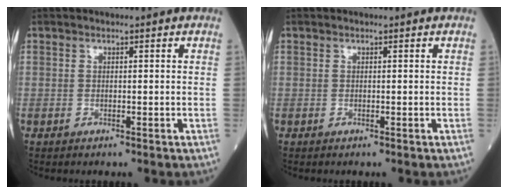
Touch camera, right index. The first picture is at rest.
{"total": 0.0}